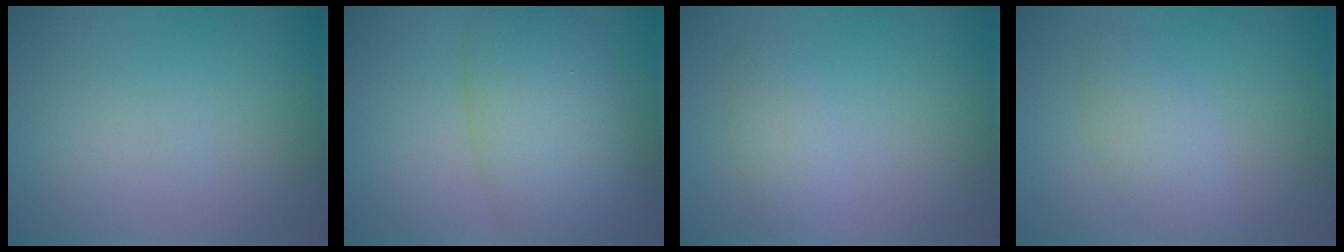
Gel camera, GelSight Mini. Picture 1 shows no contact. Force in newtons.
{"total": 8.7, "press": 8.7, "slide": 0.4}
{"total": 2.1, "press": 2.1, "slide": 0.1}
{"total": 2.9, "press": 2.9, "slide": 0.1}